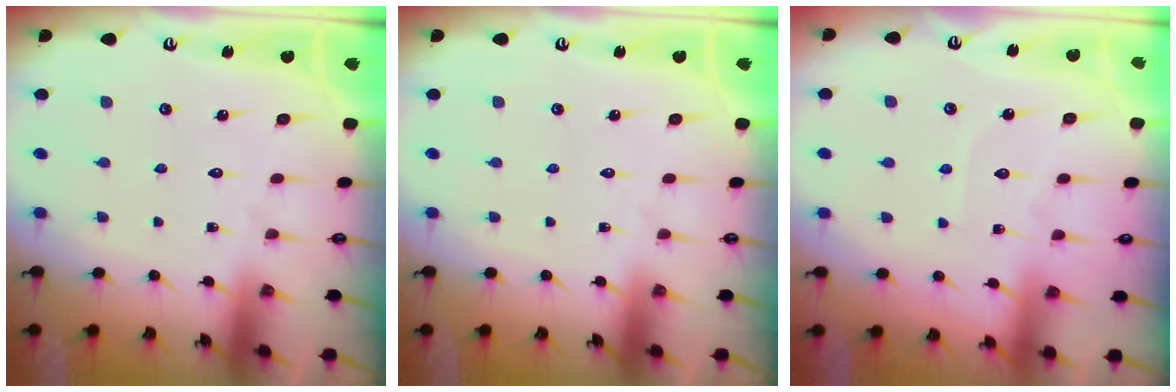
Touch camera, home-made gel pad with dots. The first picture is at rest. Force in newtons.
{"total": 0.0}
{"total": 4.8, "press": 4.8, "slide": 0.2}